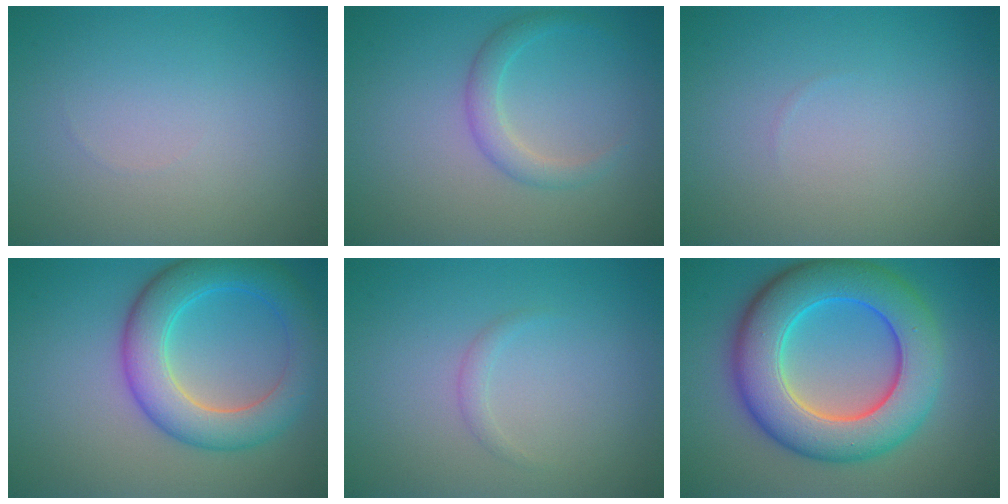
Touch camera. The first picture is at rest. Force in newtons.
{"total": 2.0, "press": 2.0, "slide": 0.1}
{"total": 0.0}
{"total": 6.7, "press": 6.7, "slide": 0.3}
{"total": 0.8, "press": 0.8, "slide": 0.1}
{"total": 10.6, "press": 10.6, "slide": 0.2}